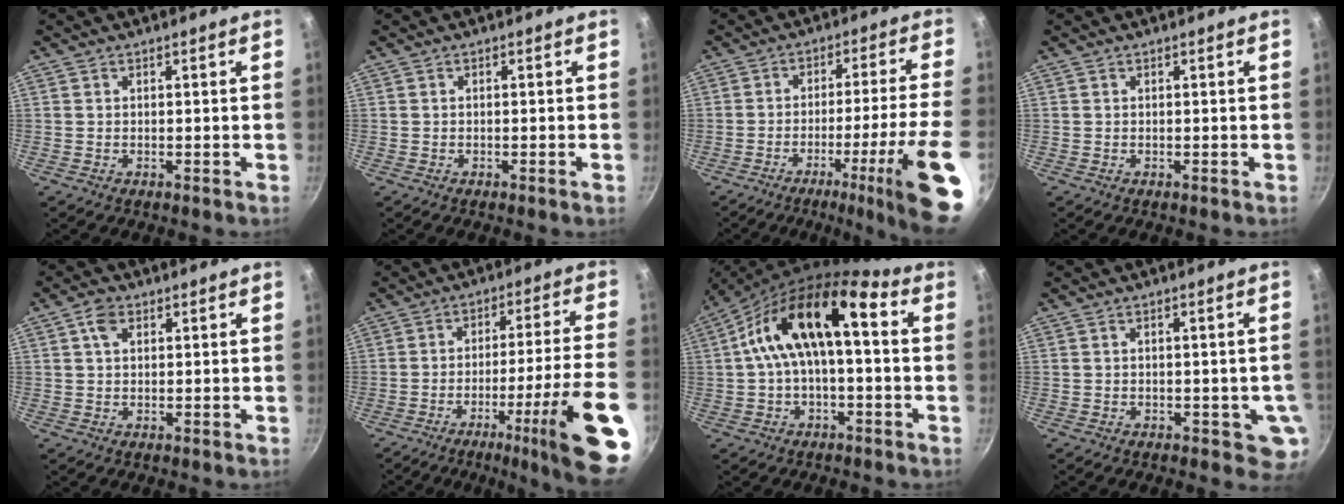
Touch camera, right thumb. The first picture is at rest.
{"total": 0.8, "force": [-0.4, -0.1, 0.7], "torque": [-0.019, 0.004, -0.005]}
{"total": 17.3, "force": [-7.6, 1.3, 15.5], "torque": [-0.217, 0.023, -0.107]}
{"total": 0.0}
{"total": 3.4, "force": [1.5, 2.2, 2.1], "torque": [-0.032, -0.002, 0.022]}
{"total": 20.2, "force": [-9.4, 1.8, 17.8], "torque": [-0.234, 0.031, -0.133]}
{"total": 14.6, "force": [2.3, 6.8, 12.7], "torque": [-0.203, 0.044, 0.021]}
{"total": 4.8, "force": [-0.9, 2.4, 4.0], "torque": [-0.033, -0.001, -0.010]}